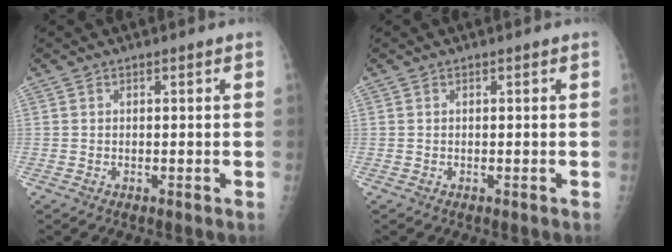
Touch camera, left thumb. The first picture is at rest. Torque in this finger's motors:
{"motor_torque": [0.00, 0.00, -0.01, -0.01, 0.00]}